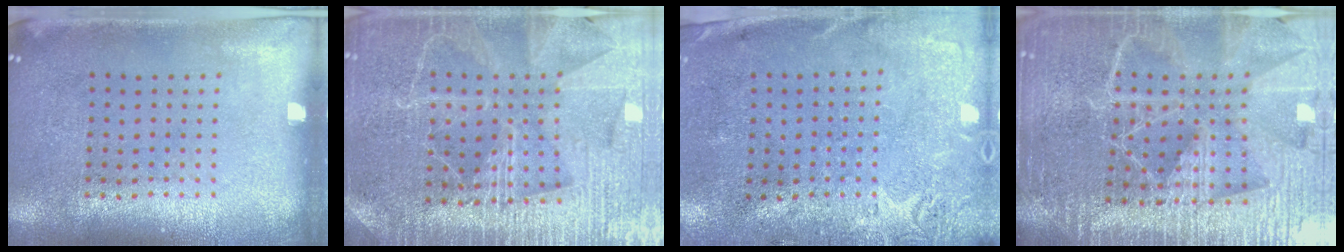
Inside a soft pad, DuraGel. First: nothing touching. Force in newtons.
{"total": 4.4, "press": 4.2, "slide": 1.5}
{"total": 2.8, "press": 2.2, "slide": 1.8}
{"total": 6.2, "press": 5.4, "slide": 3.0}